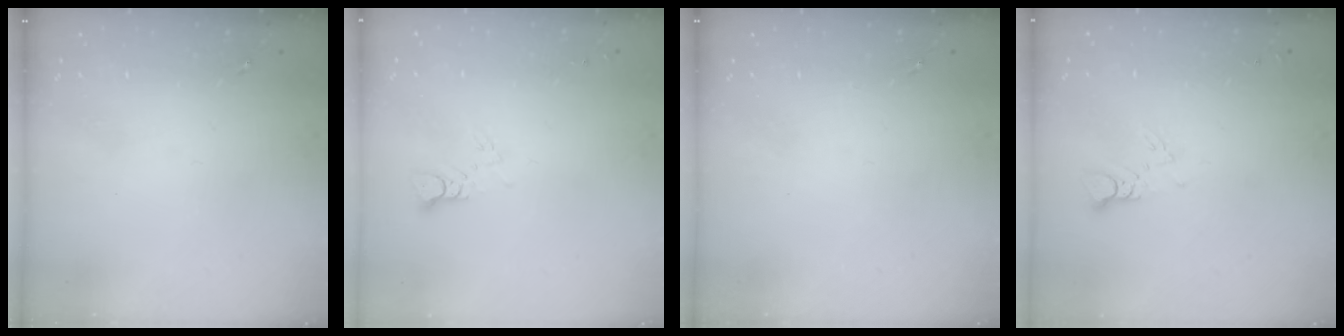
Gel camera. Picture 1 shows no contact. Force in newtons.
{"total": 2.9, "press": 2.9, "slide": 0.2}
{"total": 0.0}
{"total": 2.9, "press": 2.9, "slide": 0.2}